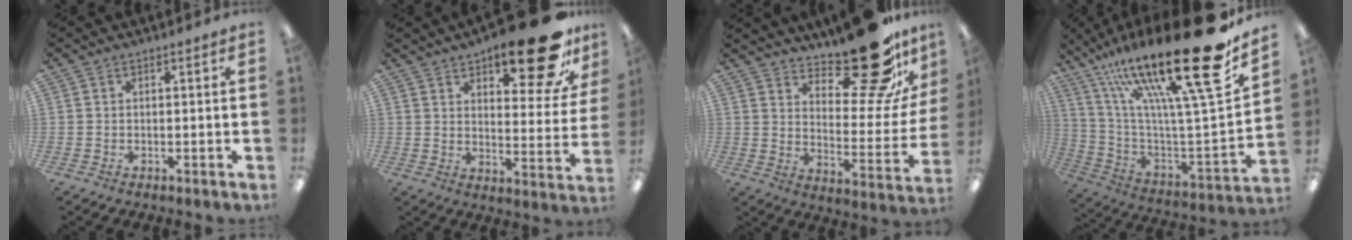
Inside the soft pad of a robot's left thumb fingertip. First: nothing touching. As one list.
[{"total": 20.5, "force": [13.8, 7.4, 13.2], "torque": [-0.170, -0.089, 0.223]}, {"total": 22.1, "force": [16.8, 7.6, 12.3], "torque": [-0.152, -0.126, 0.275]}, {"total": 30.7, "force": [19.5, 6.1, 22.9], "torque": [-0.357, -0.141, 0.314]}]